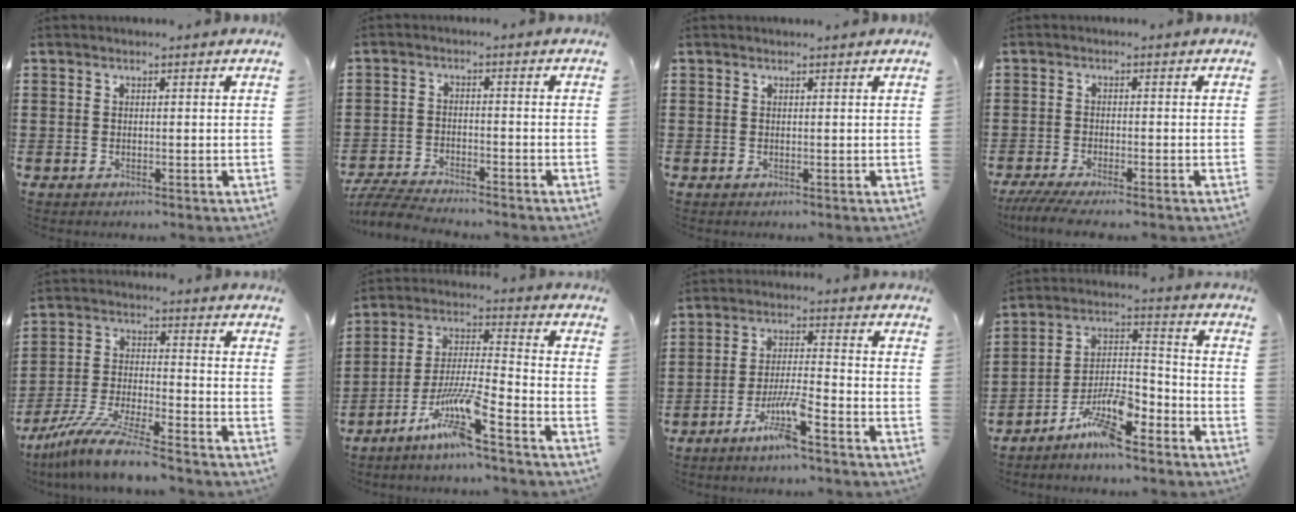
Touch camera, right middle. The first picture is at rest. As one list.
[{"total": 5.0, "force": [-4.9, 0.3, 1.3], "torque": [-0.039, -0.006, -0.101]}, {"total": 0.0}, {"total": 2.9, "force": [-2.5, 0.0, 1.4], "torque": [-0.039, -0.009, -0.052]}, {"total": 9.7, "force": [-8.5, 0.0, 4.6], "torque": [-0.094, 0.002, -0.168]}, {"total": 9.9, "force": [-6.8, 0.2, 7.2], "torque": [-0.157, -0.016, -0.138]}, {"total": 7.3, "force": [-4.7, 0.7, 5.5], "torque": [-0.115, -0.010, -0.088]}, {"total": 9.6, "force": [-6.9, 2.4, 6.2], "torque": [-0.137, 0.003, -0.135]}]